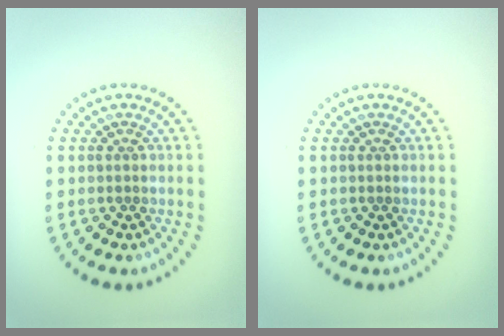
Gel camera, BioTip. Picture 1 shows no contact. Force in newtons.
{"total": 0.0}